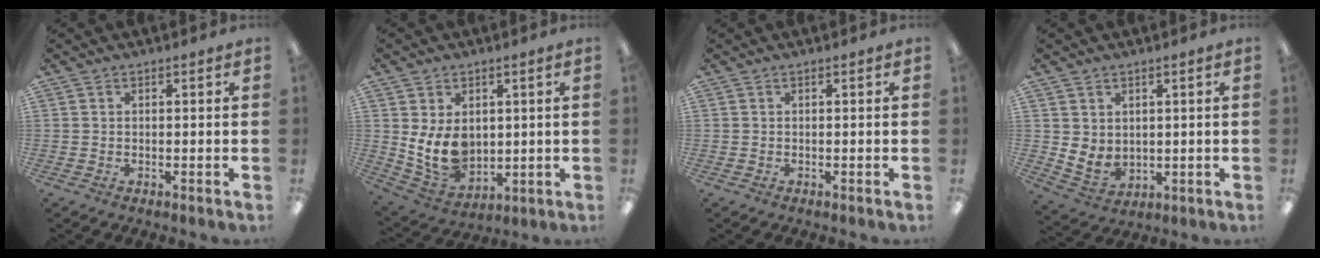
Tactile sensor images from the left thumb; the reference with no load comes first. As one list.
[{"total": 10.4, "force": [2.0, 7.8, 6.5], "torque": [-0.135, -0.014, 0.040]}, {"total": 0.0}, {"total": 4.7, "force": [2.0, 3.8, 1.8], "torque": [-0.046, -0.017, 0.039]}]